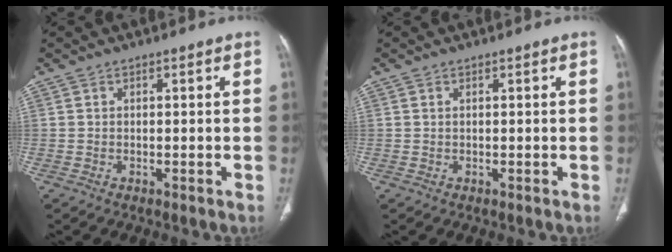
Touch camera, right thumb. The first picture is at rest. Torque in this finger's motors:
{"motor_torque": [0.30, 0.09, 0.03, -0.38, 0.03]}